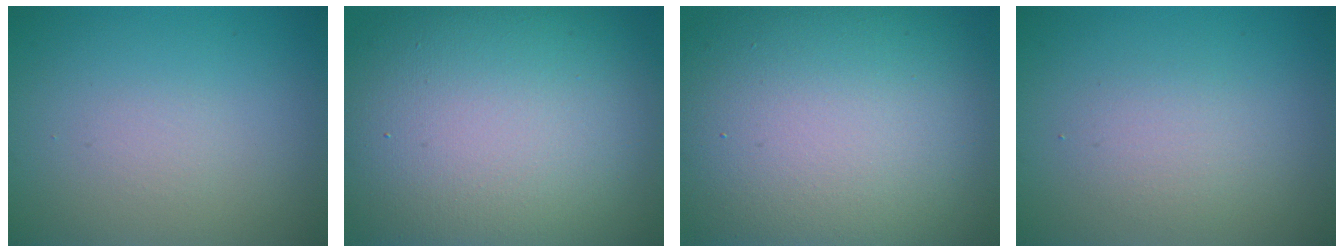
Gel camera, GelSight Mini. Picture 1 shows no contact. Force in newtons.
{"total": 18.0, "press": 18.0, "slide": 1.1}
{"total": 17.8, "press": 17.7, "slide": 1.1}
{"total": 1.9, "press": 1.9, "slide": 0.2}